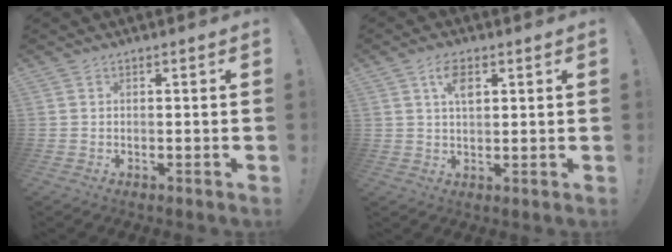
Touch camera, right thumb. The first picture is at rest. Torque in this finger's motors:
{"motor_torque": [0.01, 0.24, -0.14, 0.35, 0.00]}